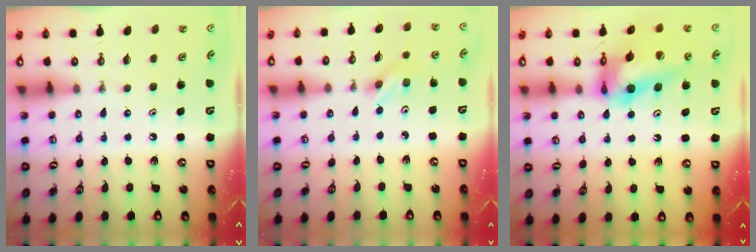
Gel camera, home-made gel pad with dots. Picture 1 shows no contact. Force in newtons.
{"total": 2.2, "press": 2.1, "slide": 0.6}
{"total": 16.7, "press": 16.7, "slide": 1.4}